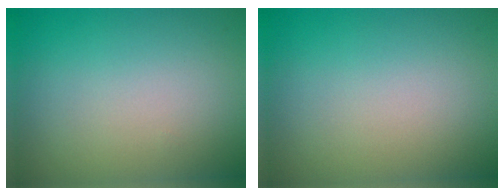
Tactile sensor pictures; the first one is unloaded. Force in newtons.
{"total": 0.0}